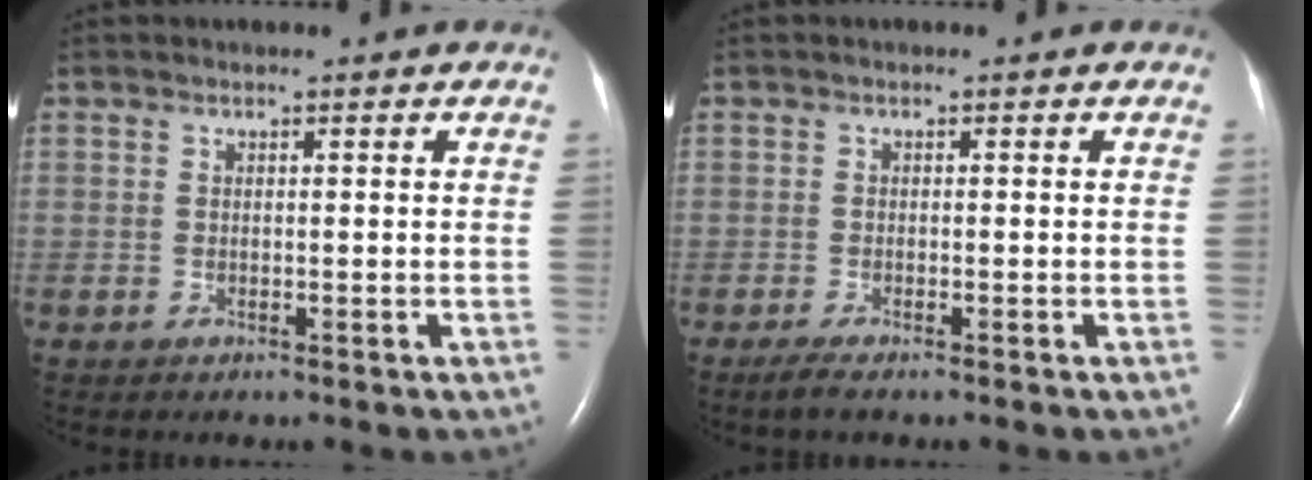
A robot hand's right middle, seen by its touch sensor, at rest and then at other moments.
{"total": 2.0, "force": [-1.4, 0.2, 1.4], "torque": [-0.036, -0.008, -0.028]}